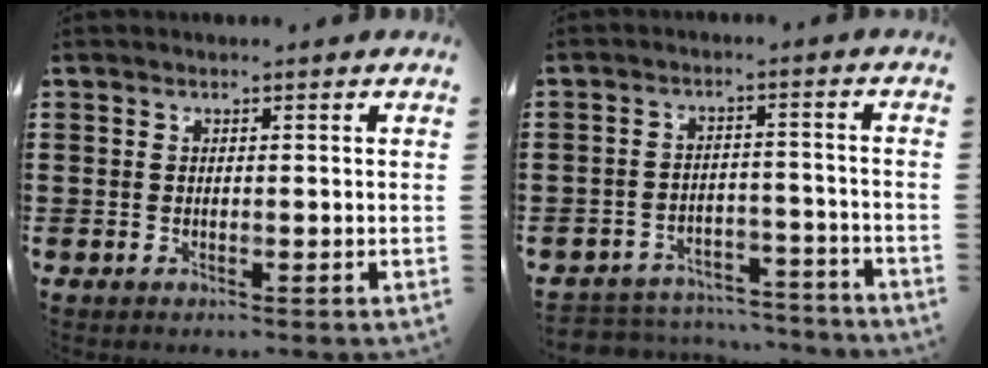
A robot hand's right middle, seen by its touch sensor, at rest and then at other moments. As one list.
[{"total": 5.2, "force": [-5.1, 0.9, 0.1], "torque": [-0.008, 0.012, -0.107]}]